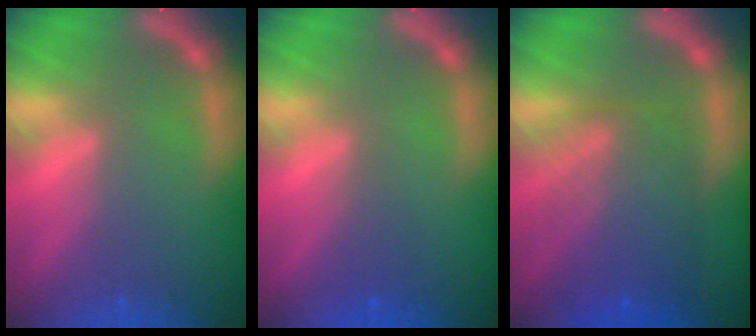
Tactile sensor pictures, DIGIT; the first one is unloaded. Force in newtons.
{"total": 1.5}
{"total": 7.6}